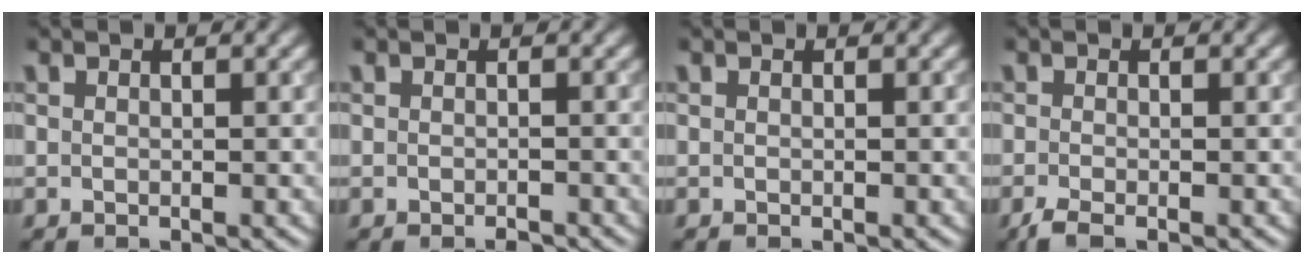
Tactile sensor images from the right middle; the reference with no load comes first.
{"total": 0.9, "force": [-0.7, 0.3, 0.5], "torque": [-0.007, -0.002, -0.010]}
{"total": 0.0}
{"total": 1.8, "force": [-1.2, 0.3, 1.3], "torque": [-0.027, -0.007, -0.030]}